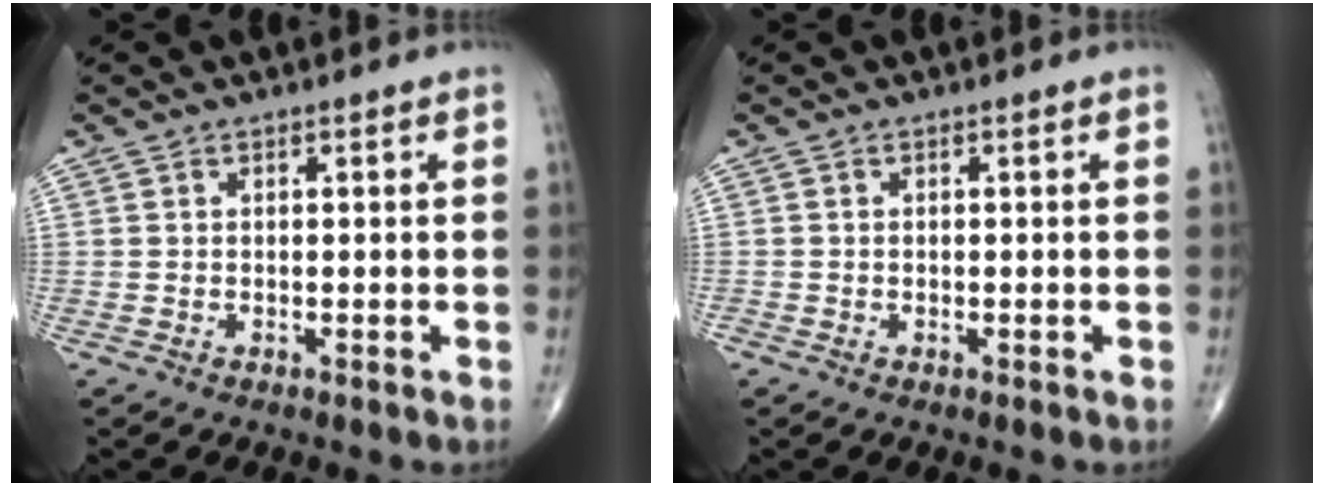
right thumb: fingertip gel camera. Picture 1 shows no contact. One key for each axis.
{"total": 0.0}